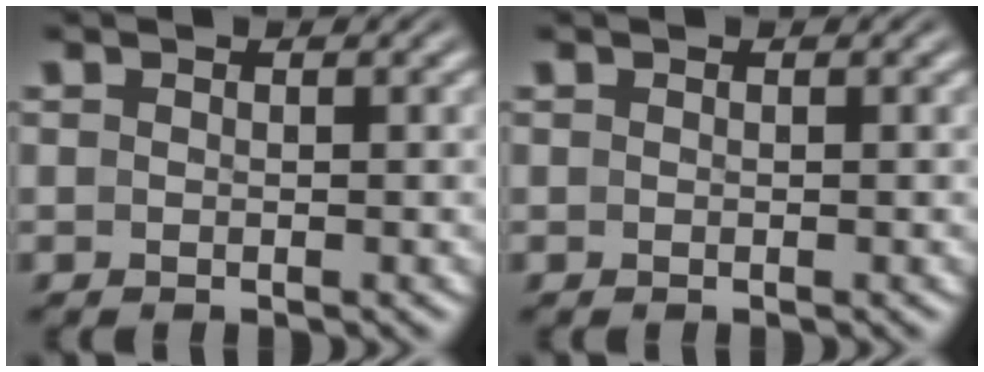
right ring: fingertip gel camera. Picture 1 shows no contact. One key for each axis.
{"total": 0.0}